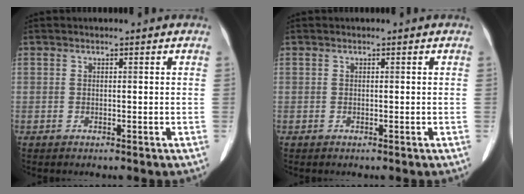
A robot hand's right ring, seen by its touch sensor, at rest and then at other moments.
{"total": 0.0}